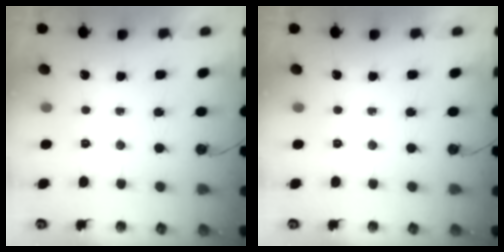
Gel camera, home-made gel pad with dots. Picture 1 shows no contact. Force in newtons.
{"total": 0.0}